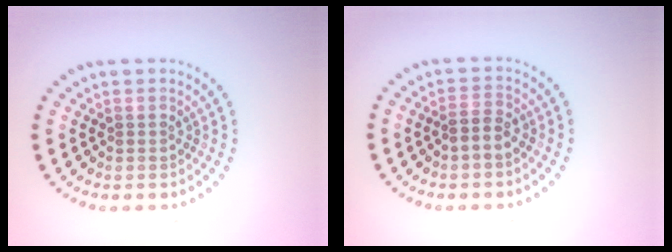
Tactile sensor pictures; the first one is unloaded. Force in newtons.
{"total": 1.8, "press": 1.7, "slide": 0.6}